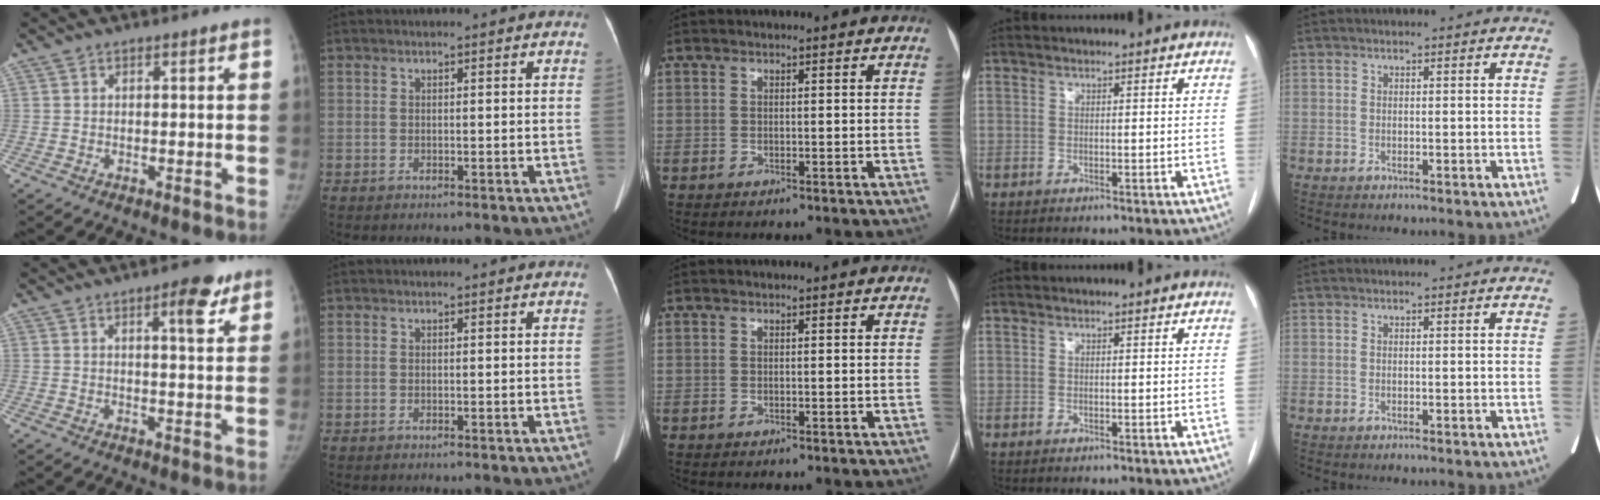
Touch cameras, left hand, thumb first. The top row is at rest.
{"thumb": {"total": 6.2, "force": [3.4, 1.9, 4.8], "torque": [-0.052, -0.015, 0.041]}}